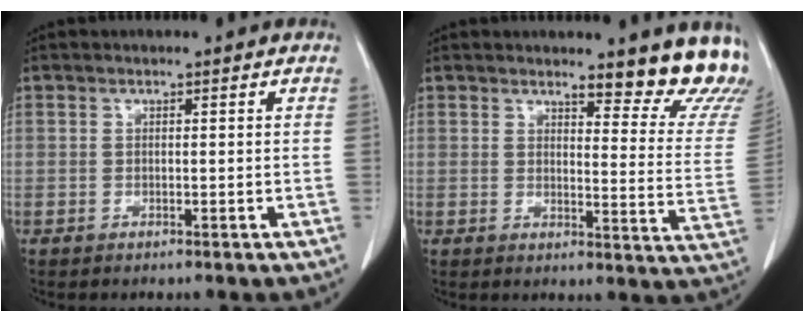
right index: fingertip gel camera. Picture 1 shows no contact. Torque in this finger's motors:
{"motor_torque": [0.55, 0.55, 0.08, 0.01]}